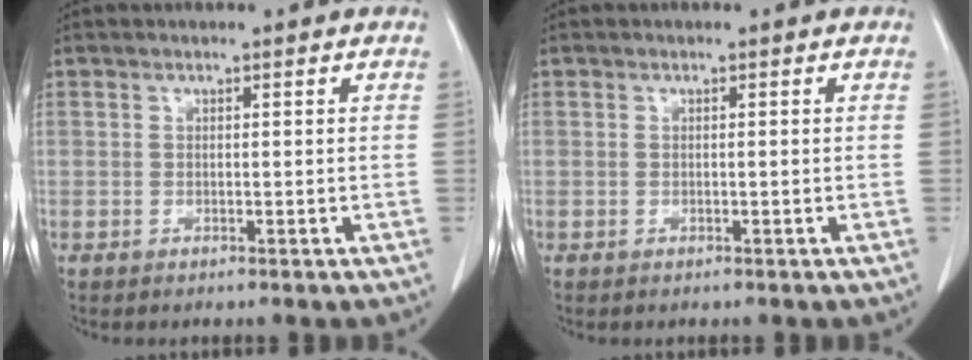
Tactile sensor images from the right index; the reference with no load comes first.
{"total": 0.0}